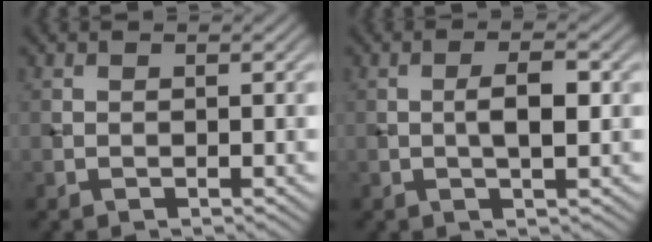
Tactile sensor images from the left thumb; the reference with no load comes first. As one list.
[{"total": 3.2, "force": [-0.1, 0.9, 3.0], "torque": [-0.055, 0.004, -0.002]}]